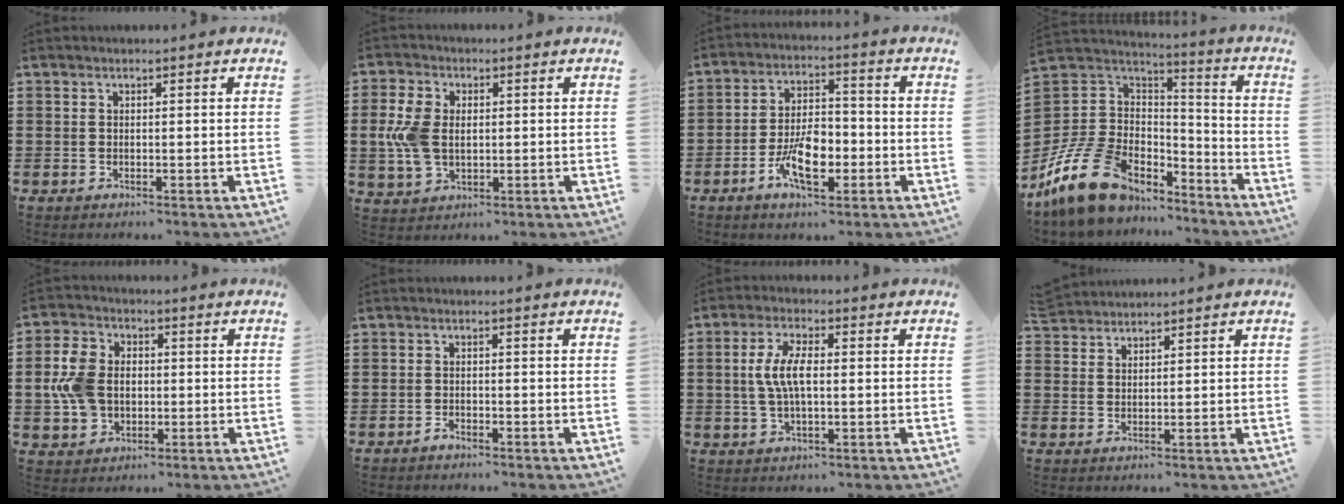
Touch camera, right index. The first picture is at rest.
{"total": 6.8, "force": [0.3, 4.6, 5.0], "torque": [-0.139, 0.003, -0.005]}
{"total": 8.8, "force": [-3.4, 4.4, 6.8], "torque": [-0.128, 0.000, -0.062]}
{"total": 14.4, "force": [-9.1, 9.0, 6.7], "torque": [-0.174, 0.041, -0.166]}
{"total": 8.0, "force": [-0.4, 6.2, 5.1], "torque": [-0.138, 0.009, -0.013]}
{"total": 1.2, "force": [-1.0, 0.5, 0.3], "torque": [-0.008, 0.000, -0.021]}
{"total": 6.3, "force": [0.2, 2.5, 5.8], "torque": [-0.130, 0.002, -0.006]}
{"total": 2.7, "force": [2.6, 0.3, -0.1], "torque": [-0.005, -0.001, 0.052]}